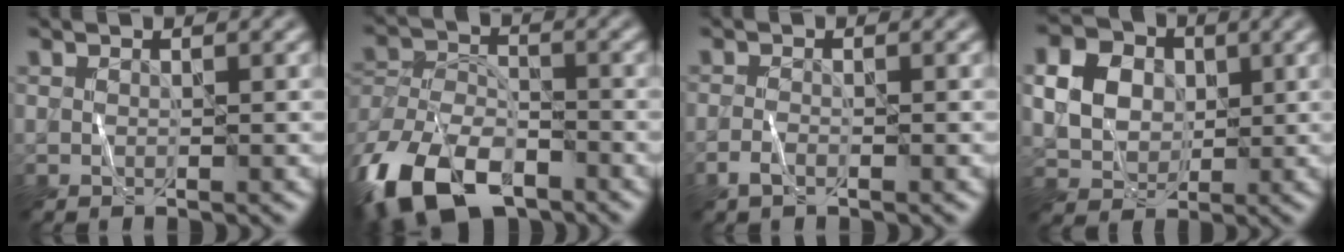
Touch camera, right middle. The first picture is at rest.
{"total": 12.2, "force": [-8.5, 6.1, 6.3], "torque": [-0.125, -0.018, -0.167]}
{"total": 1.3, "force": [-0.9, 0.4, 0.8], "torque": [-0.016, 0.003, -0.020]}
{"total": 6.4, "force": [1.1, 5.3, 3.4], "torque": [-0.083, 0.015, 0.016]}